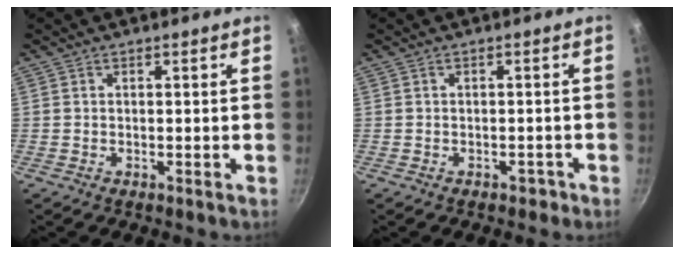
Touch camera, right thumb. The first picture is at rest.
{"total": 1.6, "force": [-0.9, 1.1, 0.6], "torque": [0.004, 0.018, -0.002]}